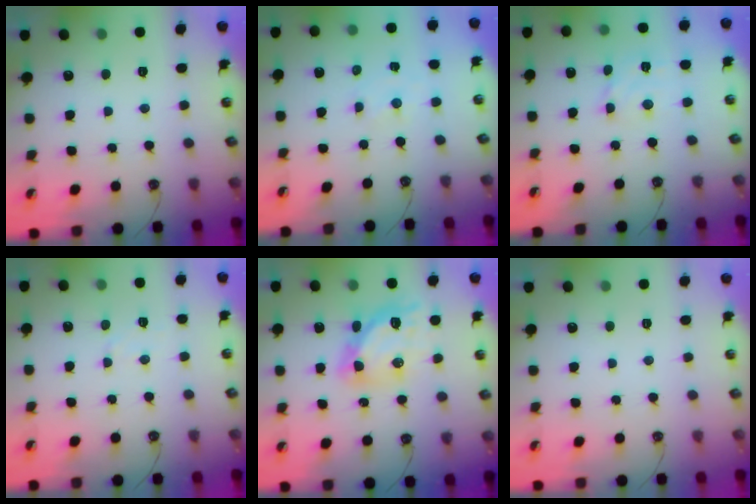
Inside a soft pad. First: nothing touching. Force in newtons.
{"total": 1.8, "press": 1.8, "slide": 0.3}
{"total": 3.5, "press": 3.5, "slide": 0.2}
{"total": 4.5, "press": 4.4, "slide": 0.6}
{"total": 12.0, "press": 12.0, "slide": 1.3}
{"total": 0.0}